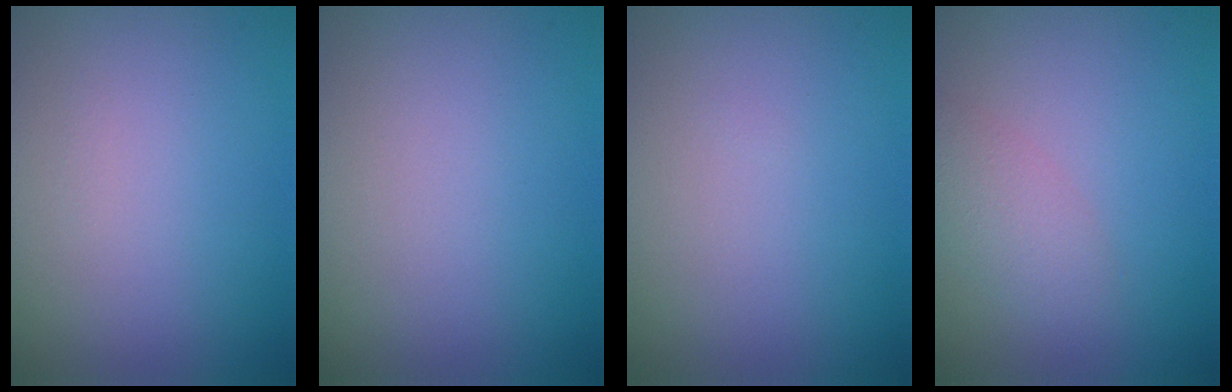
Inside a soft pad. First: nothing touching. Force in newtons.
{"total": 0.0}
{"total": 0.0}
{"total": 2.4, "press": 2.4, "slide": 0.2}